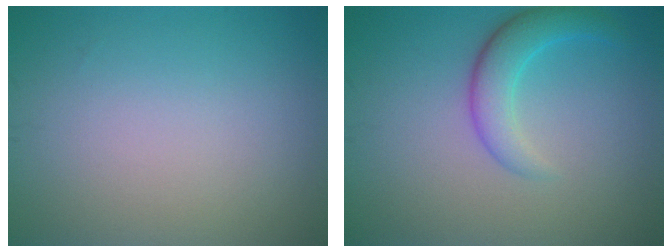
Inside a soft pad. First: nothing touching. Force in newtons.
{"total": 3.4, "press": 3.4, "slide": 0.2}